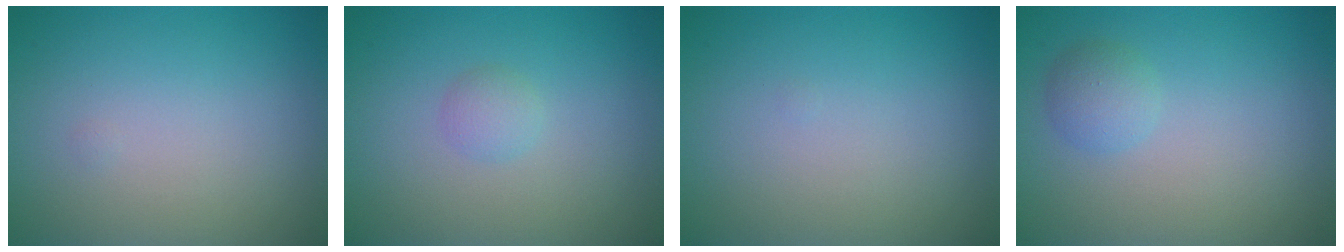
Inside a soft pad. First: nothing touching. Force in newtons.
{"total": 1.2, "press": 1.2, "slide": 0.1}
{"total": 0.0}
{"total": 1.7, "press": 1.7, "slide": 0.1}